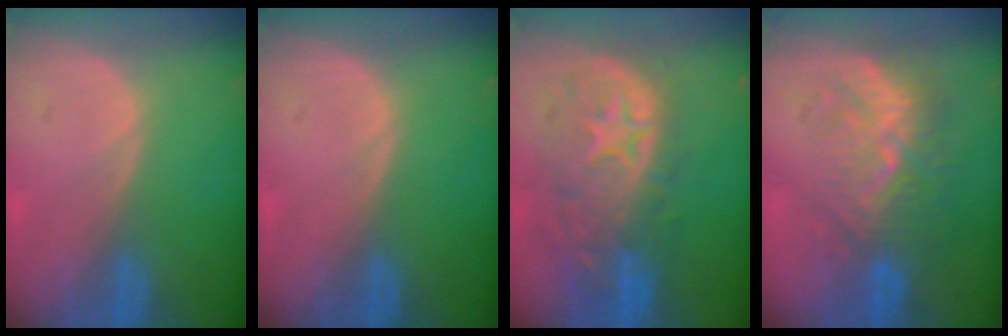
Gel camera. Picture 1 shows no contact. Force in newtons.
{"total": 0.0}
{"total": 11.1, "press": 9.8, "slide": 5.2}
{"total": 8.8, "press": 8.5, "slide": 2.4}